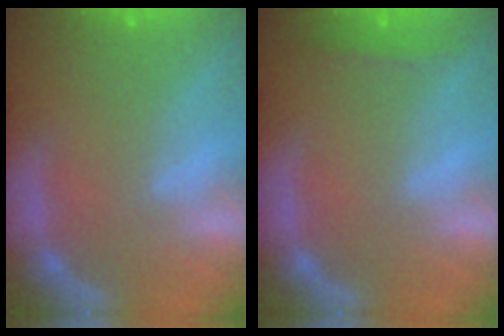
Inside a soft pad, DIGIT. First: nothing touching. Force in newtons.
{"total": 1.4}